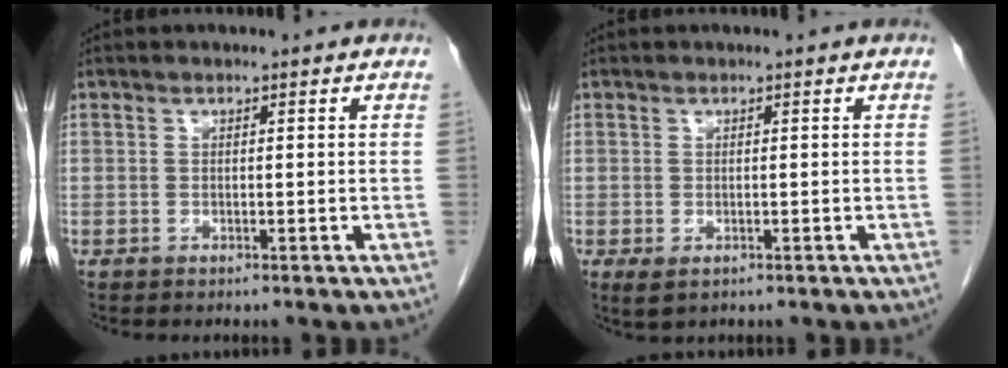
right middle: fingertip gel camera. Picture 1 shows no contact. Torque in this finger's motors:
{"motor_torque": [0.94, -0.46, 0.11, 0.04]}